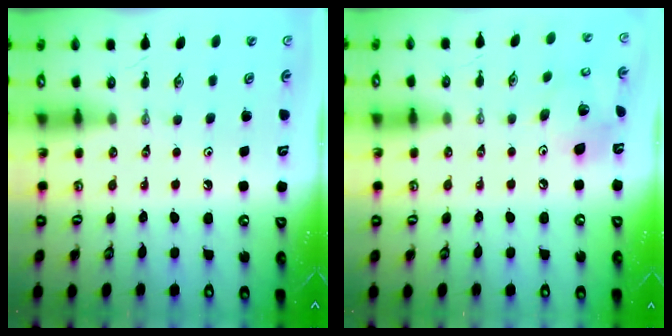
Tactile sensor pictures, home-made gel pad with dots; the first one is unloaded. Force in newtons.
{"total": 11.7, "press": 11.5, "slide": 2.2}